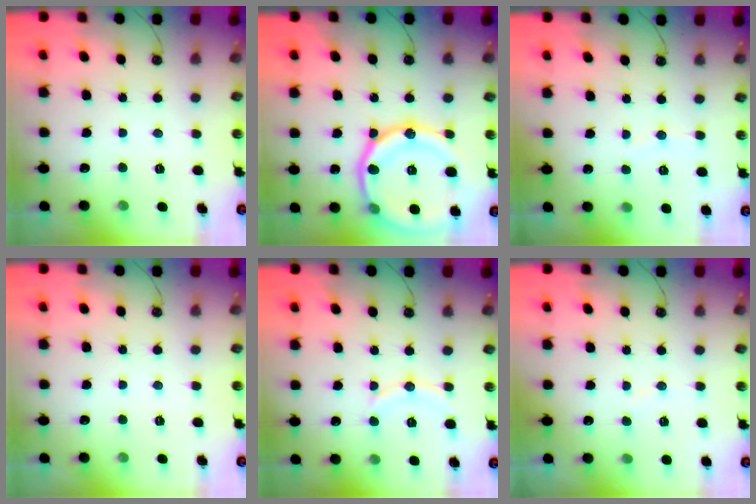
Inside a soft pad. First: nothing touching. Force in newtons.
{"total": 21.9, "press": 21.8, "slide": 2.3}
{"total": 3.4, "press": 3.2, "slide": 1.3}
{"total": 0.0}
{"total": 8.1, "press": 8.1, "slide": 0.8}
{"total": 3.9, "press": 3.8, "slide": 1.0}